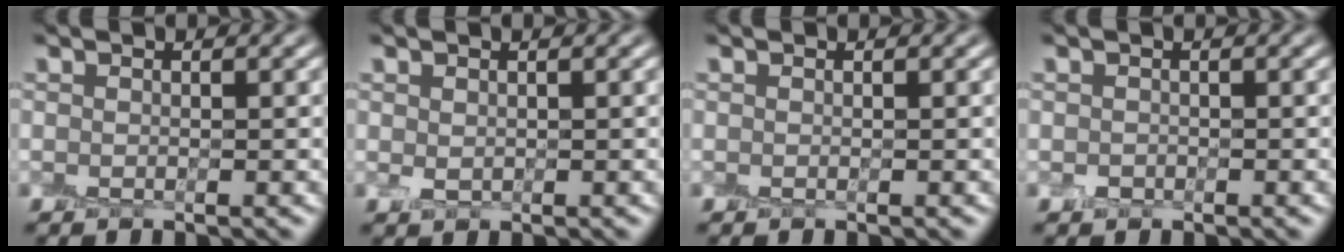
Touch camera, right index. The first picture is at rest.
{"total": 0.9, "force": [0.2, 0.7, 0.6], "torque": [-0.016, 0.000, 0.008]}
{"total": 0.0}
{"total": 0.7, "force": [-0.3, 0.6, 0.2], "torque": [-0.002, -0.004, -0.007]}